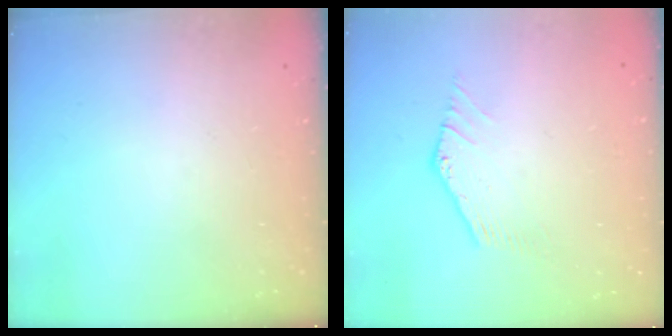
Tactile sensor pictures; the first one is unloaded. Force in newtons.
{"total": 0.6, "press": 0.6, "slide": 0.3}